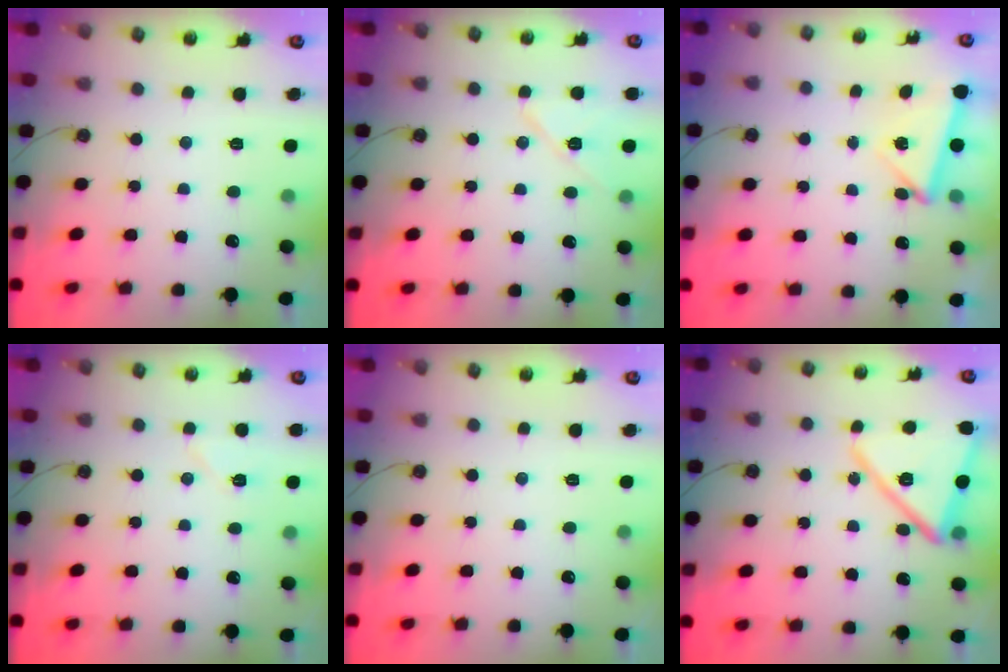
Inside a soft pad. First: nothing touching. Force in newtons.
{"total": 10.0, "press": 9.9, "slide": 1.2}
{"total": 4.7, "press": 4.6, "slide": 0.9}
{"total": 5.8, "press": 5.6, "slide": 1.6}
{"total": 0.0}
{"total": 17.7, "press": 17.6, "slide": 1.4}